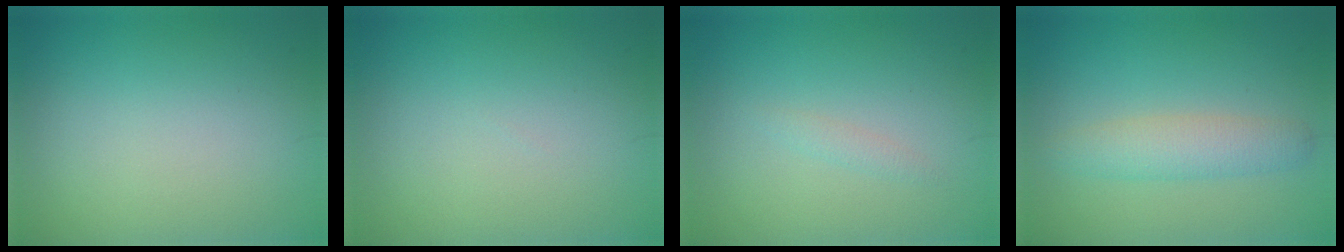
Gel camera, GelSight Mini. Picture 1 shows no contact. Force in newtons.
{"total": 0.0}
{"total": 0.8, "press": 0.8, "slide": 0.0}
{"total": 3.0, "press": 3.0, "slide": 0.1}